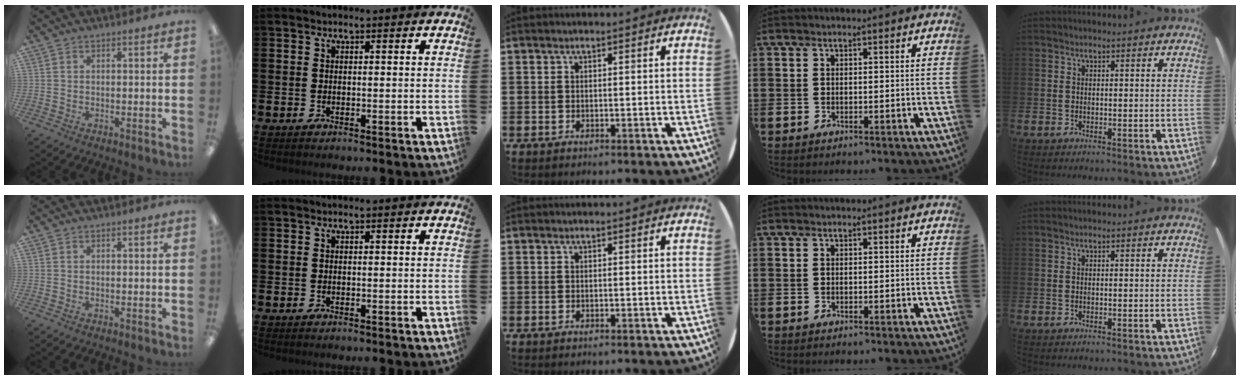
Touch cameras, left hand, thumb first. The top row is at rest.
{}